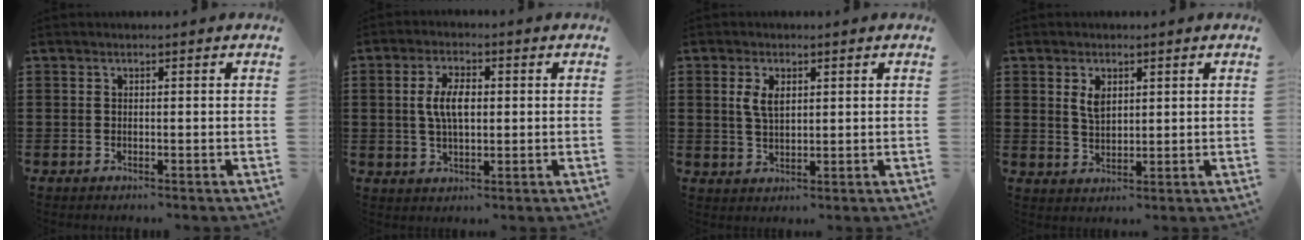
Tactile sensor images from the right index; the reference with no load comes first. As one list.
[{"total": 5.7, "force": [0.5, 2.6, 5.0], "torque": [-0.108, 0.007, 0.005]}, {"total": 3.8, "force": [1.1, 1.9, 3.1], "torque": [-0.066, 0.009, 0.019]}, {"total": 3.2, "force": [1.4, 1.8, 2.3], "torque": [-0.043, 0.002, 0.023]}]